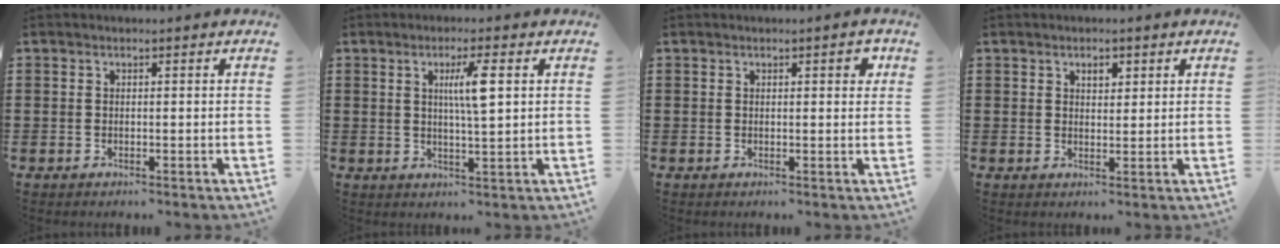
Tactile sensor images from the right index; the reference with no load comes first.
{"total": 5.0, "force": [1.3, 0.5, 4.7], "torque": [-0.094, 0.005, 0.017]}
{"total": 1.4, "force": [0.5, 0.5, 1.2], "torque": [-0.007, -0.002, 0.002]}
{"total": 1.8, "force": [1.0, 1.1, 1.1], "torque": [-0.016, 0.001, 0.015]}